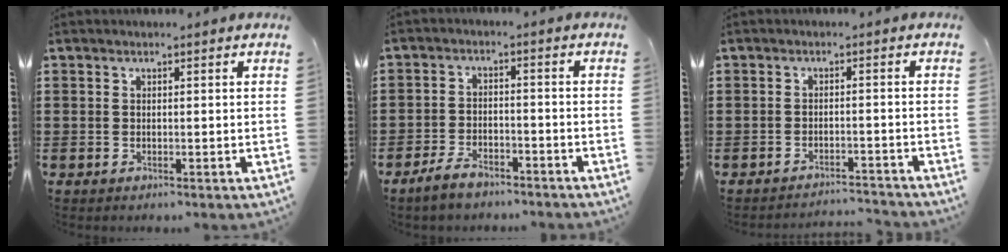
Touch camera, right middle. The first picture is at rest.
{"total": 4.1, "force": [-3.5, 1.4, 1.7], "torque": [-0.037, 0.008, -0.070]}
{"total": 2.6, "force": [-2.6, 0.0, -0.3], "torque": [-0.002, 0.001, -0.057]}